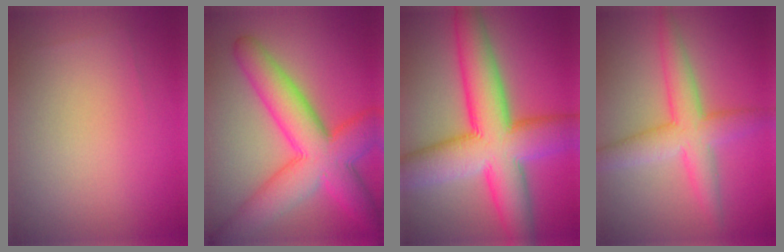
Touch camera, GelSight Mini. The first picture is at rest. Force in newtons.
{"total": 9.5, "press": 9.5, "slide": 0.2}
{"total": 12.3, "press": 12.3, "slide": 0.5}
{"total": 5.2, "press": 5.2, "slide": 0.2}